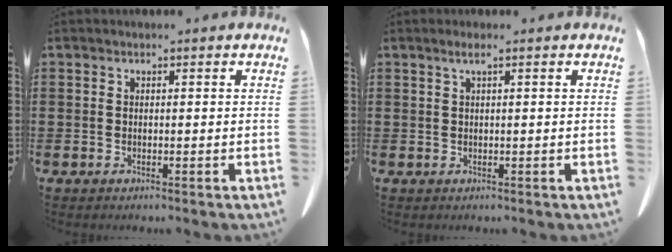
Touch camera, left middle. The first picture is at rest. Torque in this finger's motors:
{"motor_torque": [0.16, 0.10, -0.10, 0.00]}